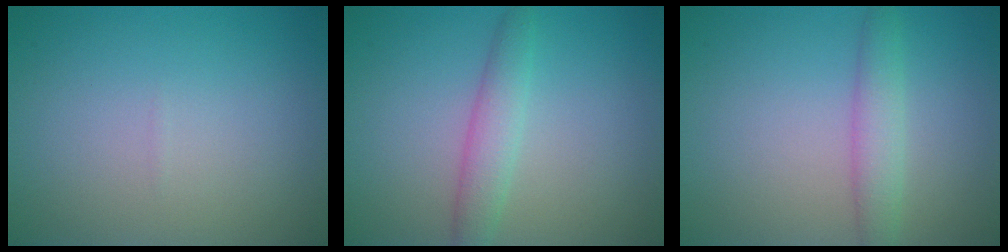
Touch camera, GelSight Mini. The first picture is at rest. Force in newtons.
{"total": 2.6, "press": 2.6, "slide": 0.0}
{"total": 2.5, "press": 2.5, "slide": 0.1}